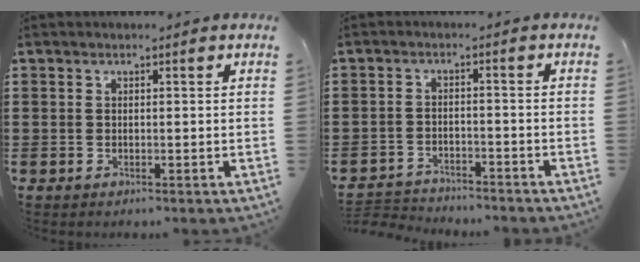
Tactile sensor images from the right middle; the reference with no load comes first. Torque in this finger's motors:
{"motor_torque": [0.12, -0.49, 0.03, 0.04]}